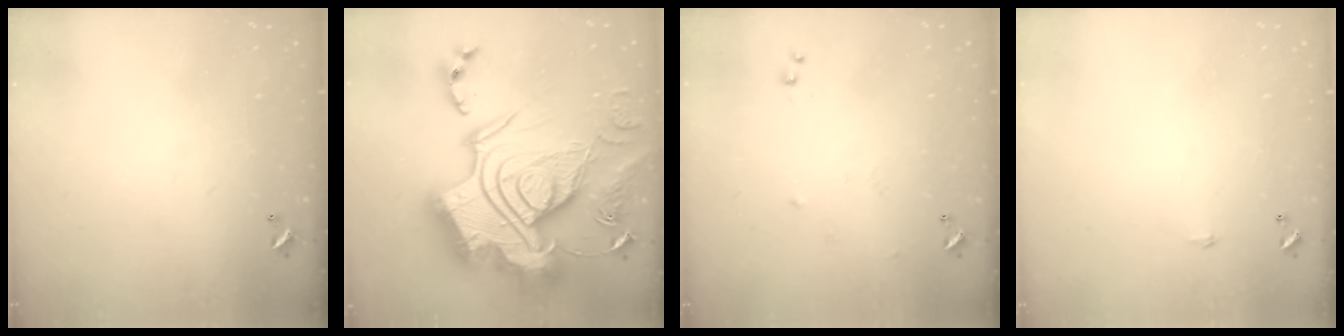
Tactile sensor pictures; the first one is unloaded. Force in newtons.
{"total": 0.7, "press": 0.7, "slide": 0.1}
{"total": 6.3, "press": 6.3, "slide": 0.7}
{"total": 0.6, "press": 0.6, "slide": 0.2}